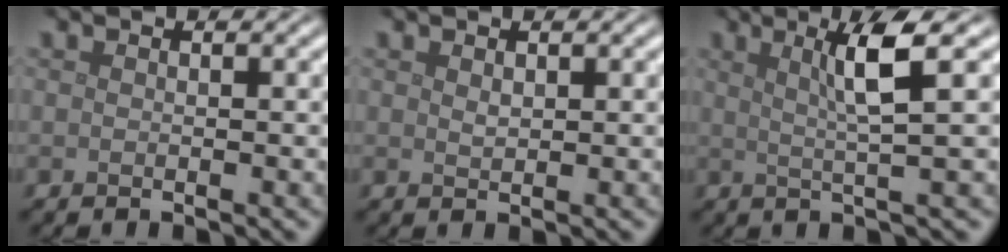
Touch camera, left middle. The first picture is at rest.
{"total": 0.6, "force": [0.3, 0.3, 0.4], "torque": [-0.010, -0.001, 0.008]}
{"total": 4.2, "force": [1.3, 0.3, 4.0], "torque": [-0.068, 0.004, 0.024]}